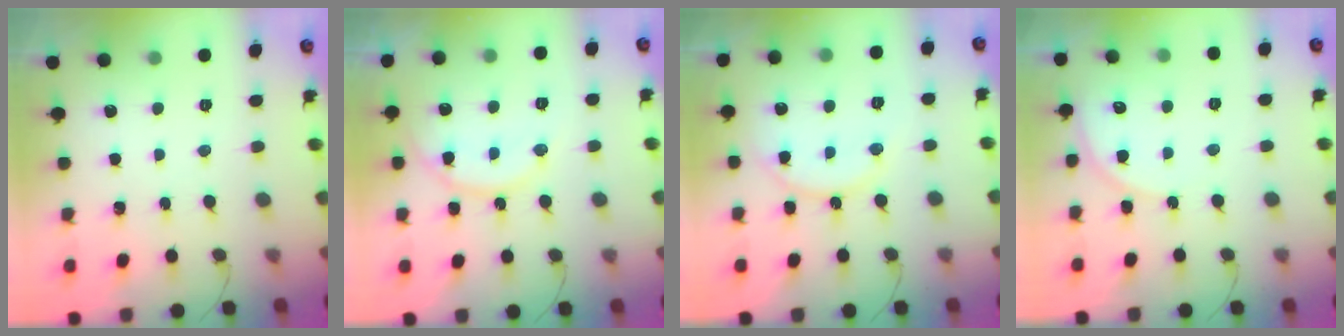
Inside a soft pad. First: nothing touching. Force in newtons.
{"total": 14.2, "press": 14.2, "slide": 1.2}
{"total": 15.0, "press": 15.0, "slide": 1.3}
{"total": 6.2, "press": 6.2, "slide": 0.4}